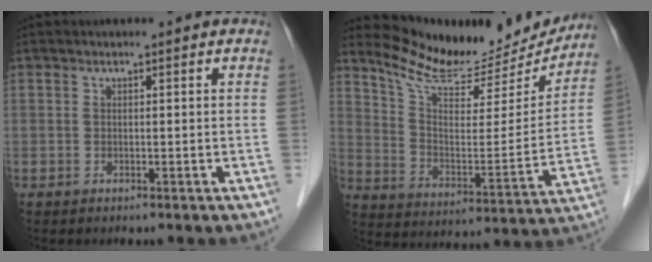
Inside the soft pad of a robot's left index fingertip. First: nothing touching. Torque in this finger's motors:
{"motor_torque": [0.15, -0.34, 0.08, 0.02]}